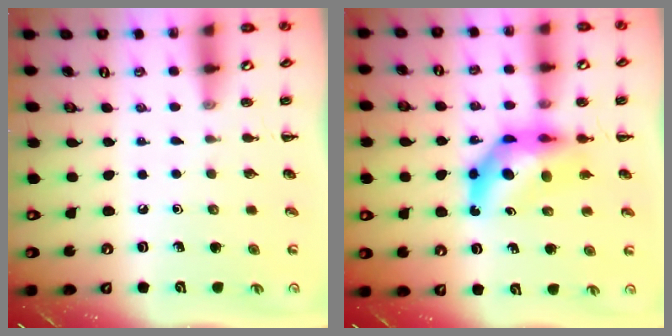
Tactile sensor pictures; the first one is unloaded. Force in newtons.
{"total": 9.3, "press": 8.8, "slide": 3.2}